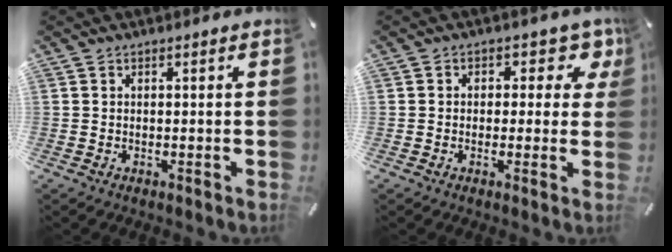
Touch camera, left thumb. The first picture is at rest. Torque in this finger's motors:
{"motor_torque": [0.11, -0.14, 0.04, 0.14, -0.07]}